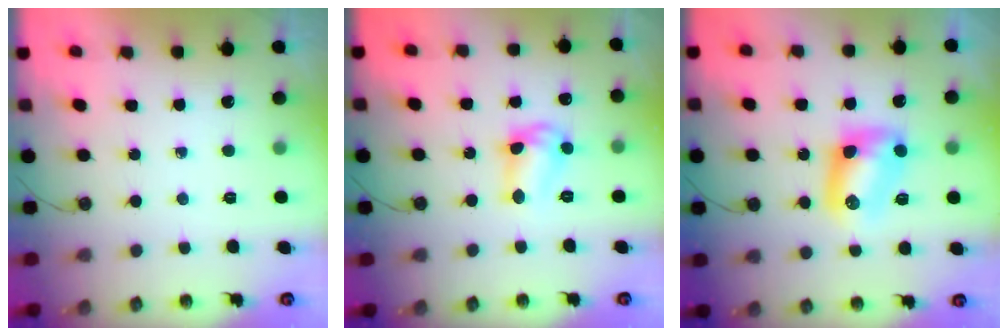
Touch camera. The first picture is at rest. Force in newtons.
{"total": 9.9, "press": 9.9, "slide": 0.6}
{"total": 9.0, "press": 9.0, "slide": 0.4}